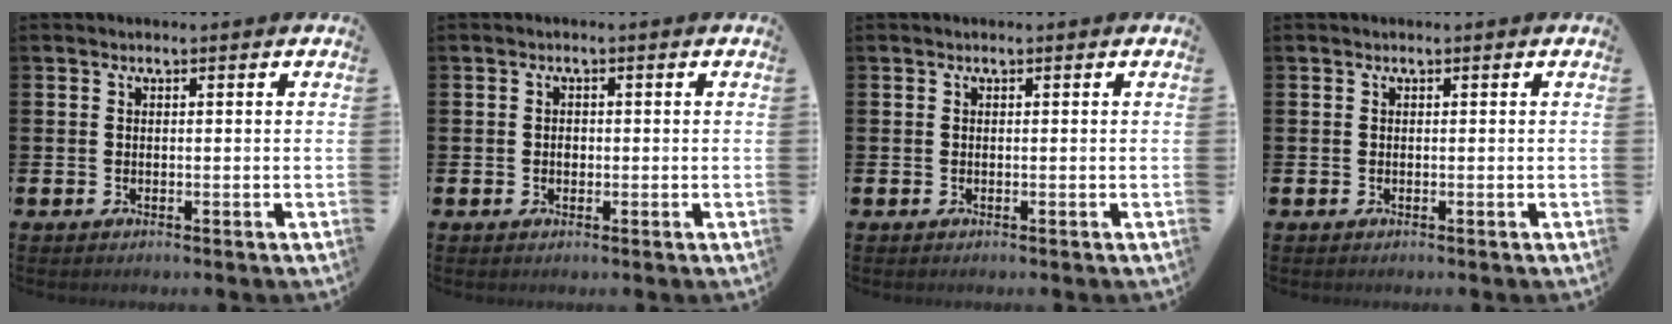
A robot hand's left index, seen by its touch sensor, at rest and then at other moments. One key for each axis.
{"total": 1.0, "fx": 0.0, "fy": 0.9, "fz": 0.5, "tx": 0.005, "ty": 0.000, "tz": -0.005}
{"total": 0.0}
{"total": 0.0}